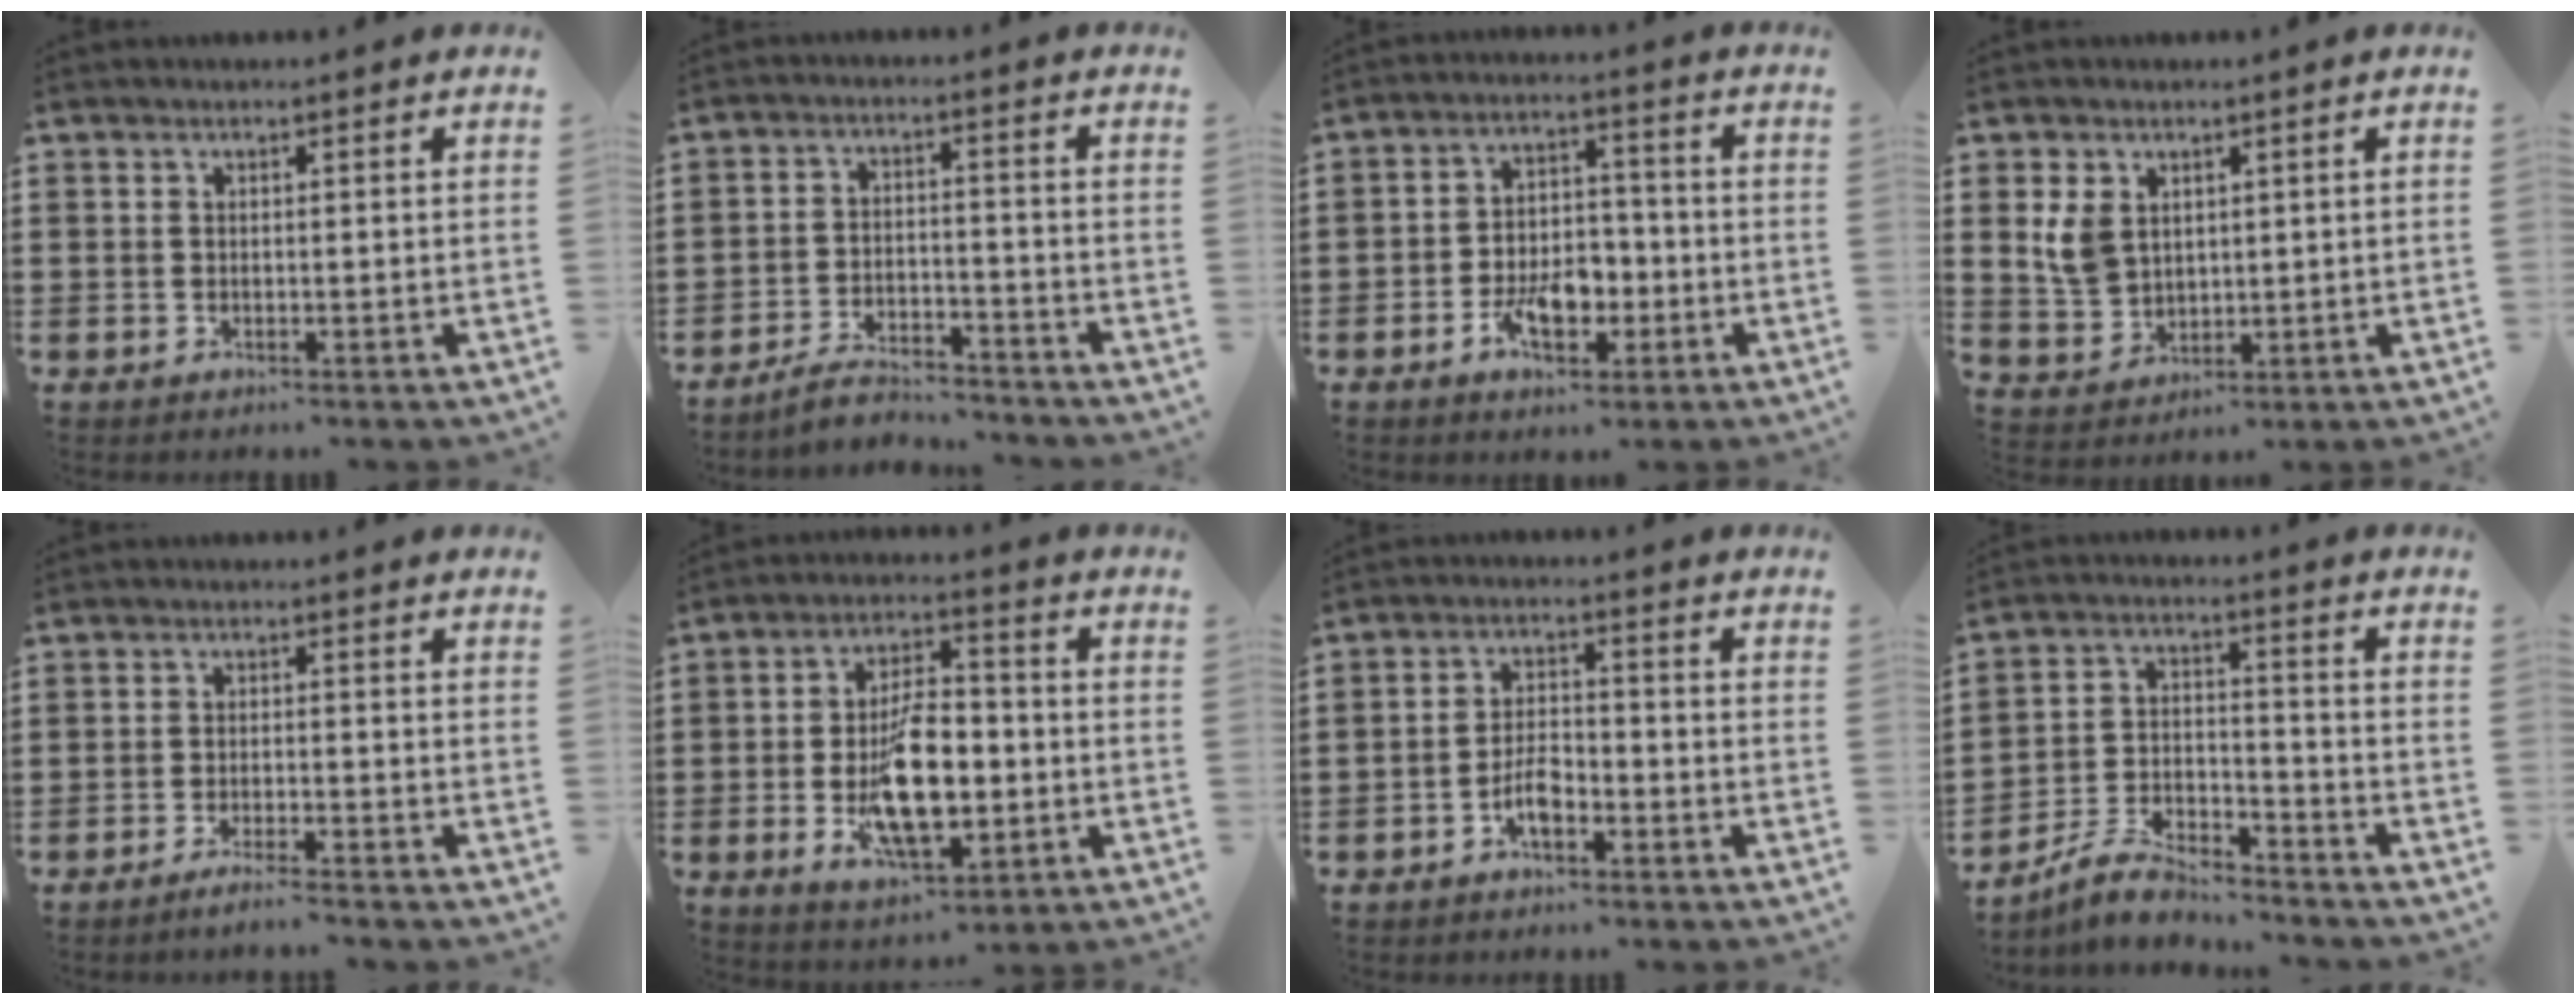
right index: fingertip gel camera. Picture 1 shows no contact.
{"total": 4.7, "force": [-4.5, 0.7, 1.1], "torque": [-0.026, 0.007, -0.090]}
{"total": 7.0, "force": [-2.9, 4.0, 5.0], "torque": [-0.090, 0.002, -0.052]}
{"total": 5.3, "force": [1.9, 4.1, 2.7], "torque": [-0.074, 0.011, 0.035]}
{"total": 2.2, "force": [-2.0, -0.3, 0.9], "torque": [-0.014, 0.001, -0.039]}
{"total": 12.2, "force": [-2.6, 5.4, 10.6], "torque": [-0.199, -0.014, -0.044]}
{"total": 6.1, "force": [-3.0, 2.5, 4.7], "torque": [-0.104, 0.001, -0.060]}
{"total": 7.0, "force": [-6.6, 1.4, 2.2], "torque": [-0.050, 0.011, -0.128]}